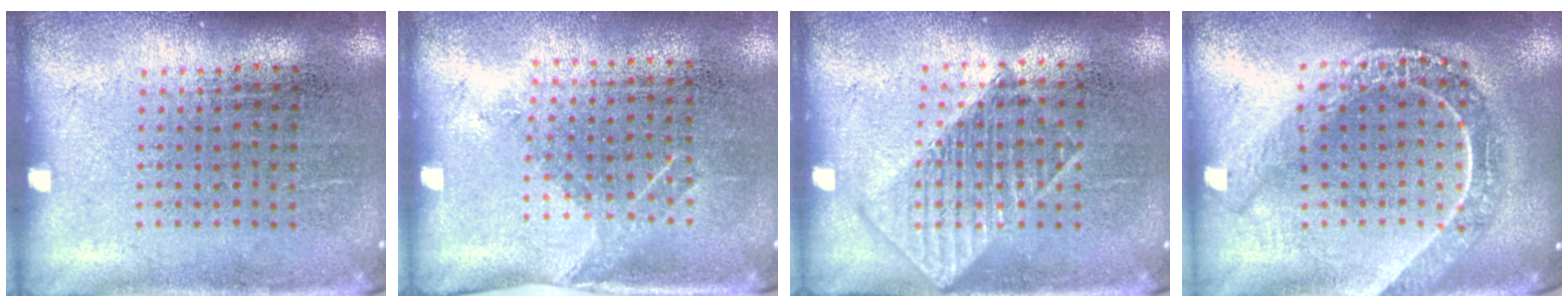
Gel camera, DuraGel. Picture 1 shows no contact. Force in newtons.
{"total": 1.1, "press": 0.9, "slide": 0.7}
{"total": 1.2, "press": 1.2, "slide": 0.2}
{"total": 2.2, "press": 1.8, "slide": 1.2}